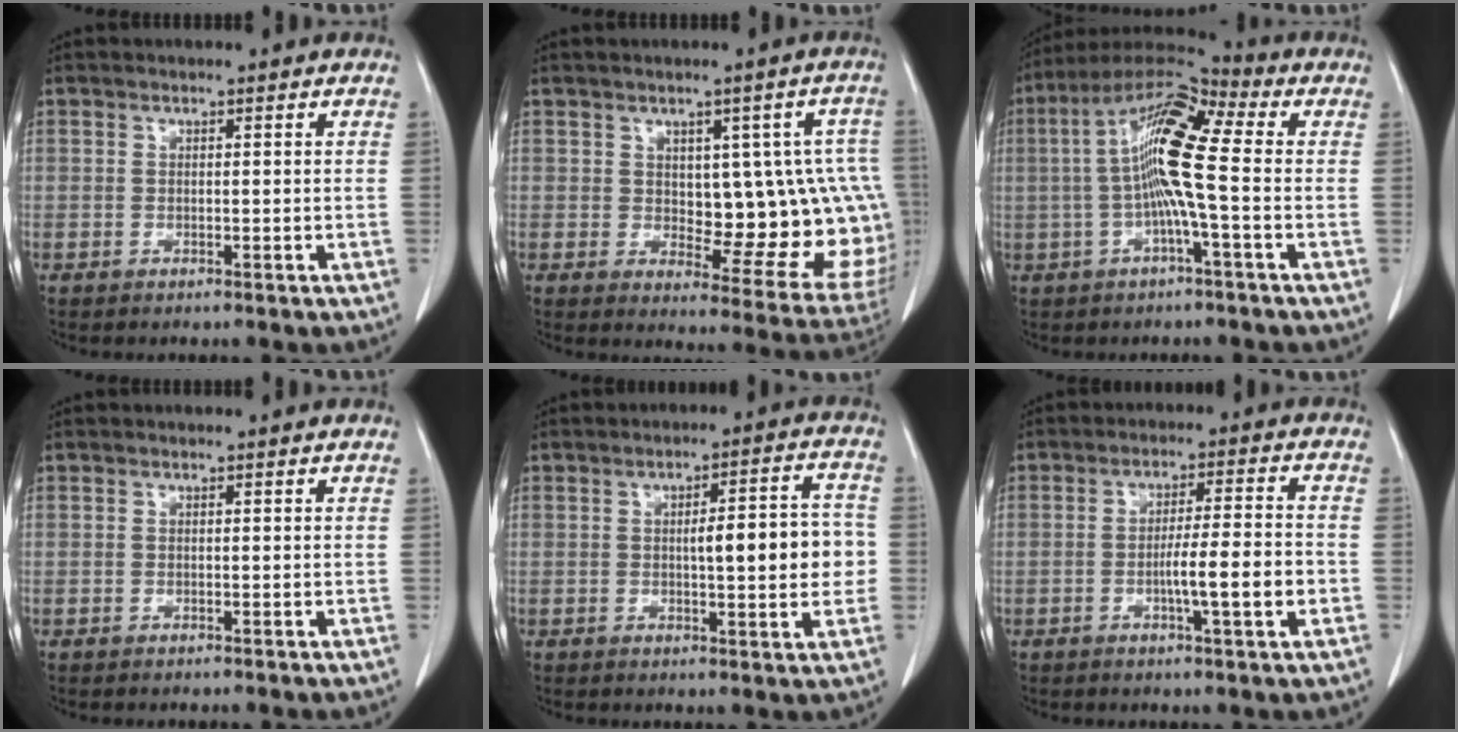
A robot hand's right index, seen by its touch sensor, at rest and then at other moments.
{"total": 15.0, "force": [0.8, 6.2, 13.6], "torque": [-0.125, 0.015, 0.026]}
{"total": 12.3, "force": [-0.1, 1.1, 12.2], "torque": [-0.237, 0.026, -0.015]}
{"total": 0.0}
{"total": 9.5, "force": [-0.3, 2.1, 9.2], "torque": [-0.120, 0.020, -0.001]}
{"total": 7.9, "force": [-2.2, 0.1, 7.6], "torque": [-0.121, 0.003, -0.036]}